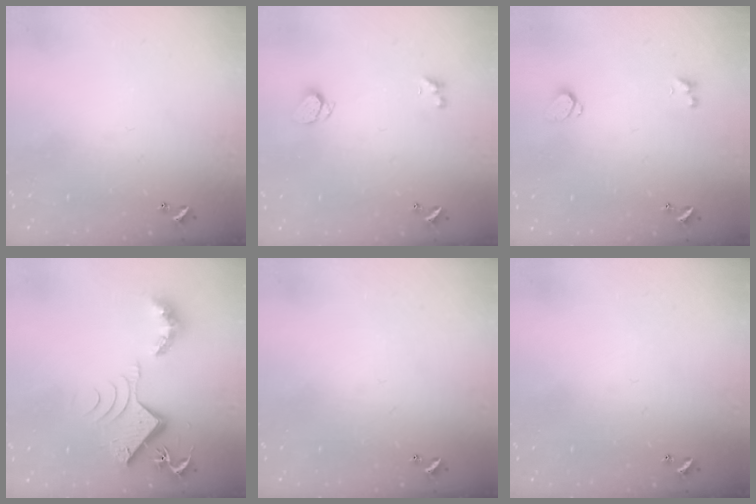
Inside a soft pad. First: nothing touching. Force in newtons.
{"total": 2.4, "press": 2.3, "slide": 0.6}
{"total": 0.8, "press": 0.6, "slide": 0.4}
{"total": 10.4, "press": 10.3, "slide": 0.5}
{"total": 0.0}
{"total": 0.0}